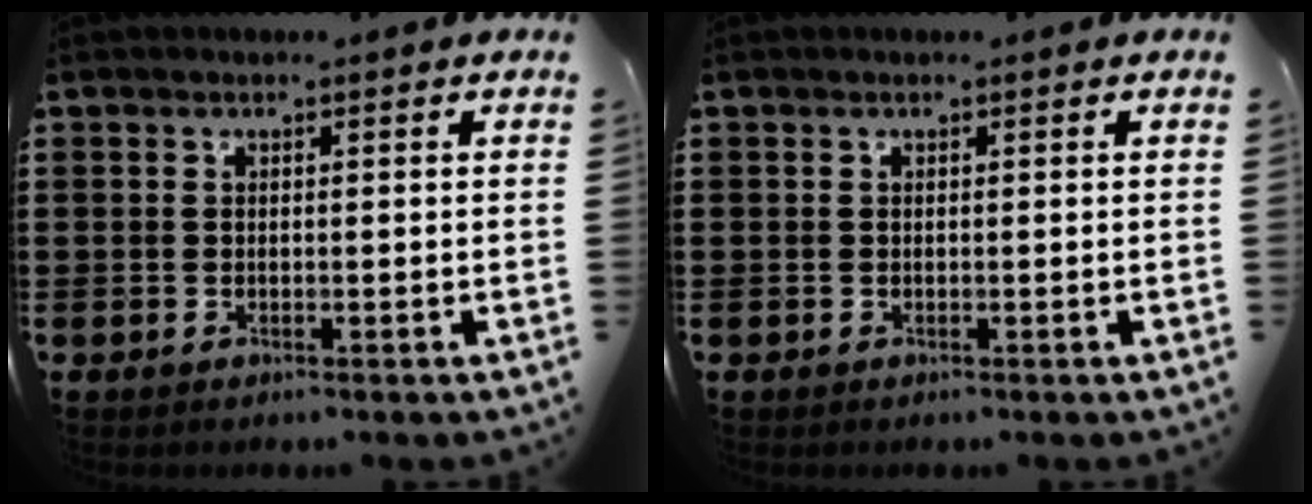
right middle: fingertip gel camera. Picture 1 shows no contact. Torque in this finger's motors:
{"motor_torque": [0.23, -0.35, 0.02, 0.00]}